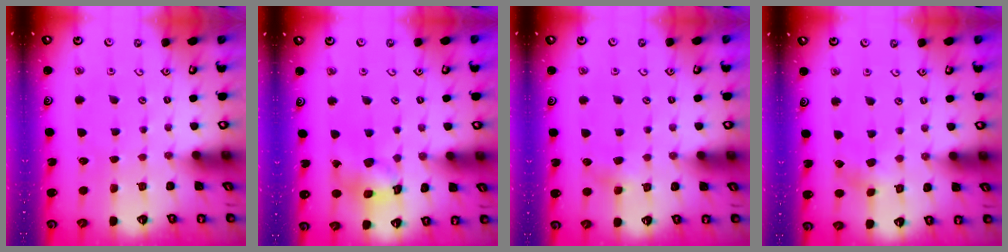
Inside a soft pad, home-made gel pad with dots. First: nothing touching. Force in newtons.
{"total": 13.1, "press": 13.0, "slide": 1.5}
{"total": 4.8, "press": 4.8, "slide": 0.5}
{"total": 3.0, "press": 3.0, "slide": 0.4}